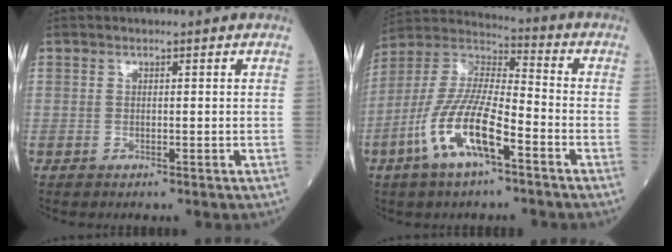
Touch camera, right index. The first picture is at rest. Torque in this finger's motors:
{"motor_torque": [1.79, -0.35, 1.03, 0.21]}